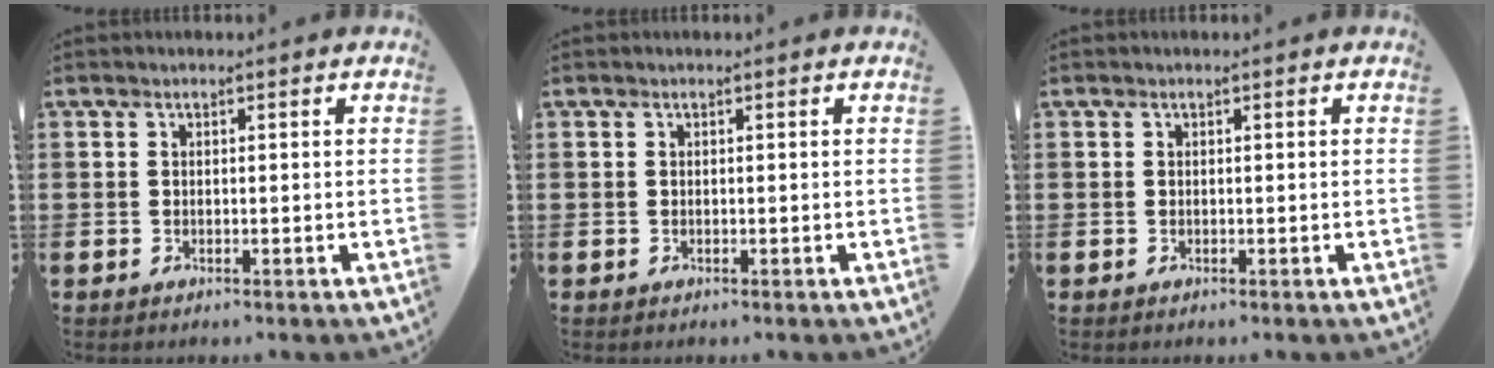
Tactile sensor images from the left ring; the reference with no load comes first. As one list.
[{"total": 0.0}, {"total": 0.0}]